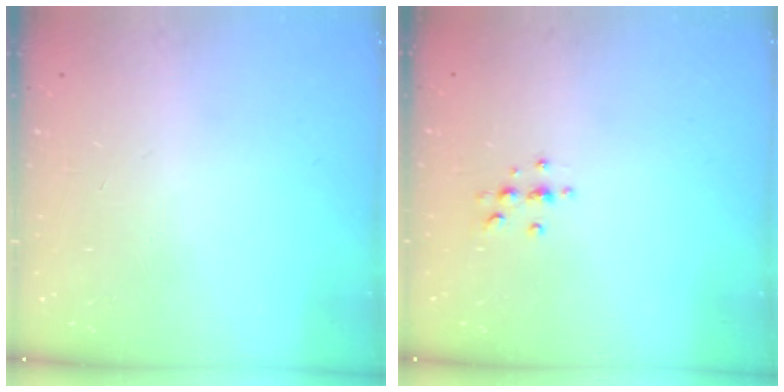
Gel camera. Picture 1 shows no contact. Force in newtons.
{"total": 4.9, "press": 4.9, "slide": 0.6}